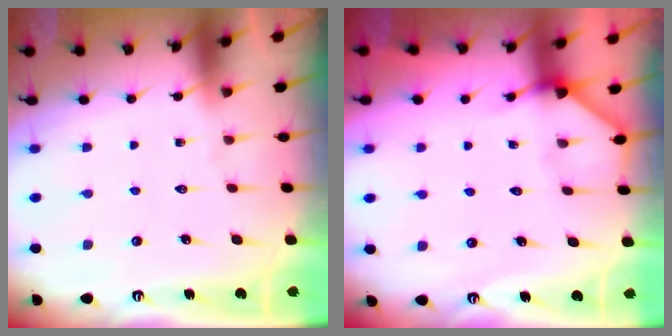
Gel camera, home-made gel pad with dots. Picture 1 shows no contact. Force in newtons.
{"total": 3.2, "press": 3.1, "slide": 0.4}